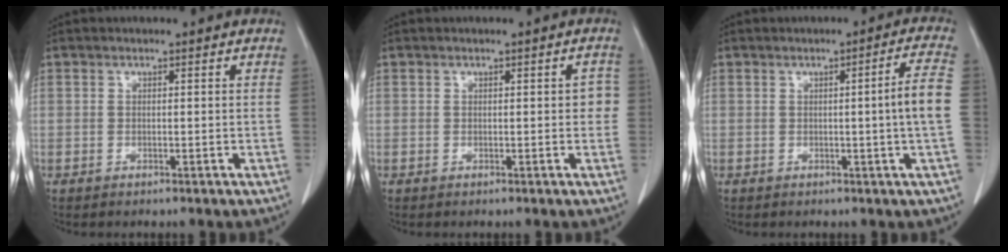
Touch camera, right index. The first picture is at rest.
{"total": 1.8, "force": [0.1, 0.8, 1.7], "torque": [-0.008, 0.006, -0.001]}
{"total": 5.3, "force": [-0.4, -1.2, 5.2], "torque": [-0.071, -0.002, -0.006]}